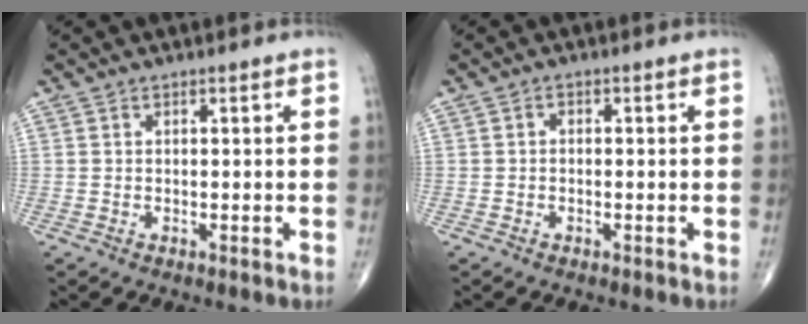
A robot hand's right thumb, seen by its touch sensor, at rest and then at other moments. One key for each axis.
{"total": 0.8, "fx": -0.2, "fy": 0.6, "fz": 0.4, "tx": 0.001, "ty": 0.003, "tz": -0.010}